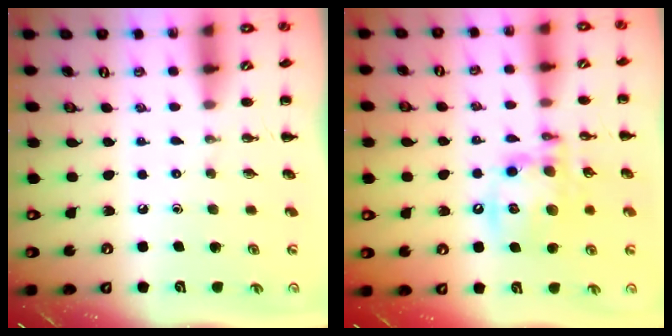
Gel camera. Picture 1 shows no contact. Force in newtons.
{"total": 13.8, "press": 13.5, "slide": 3.1}